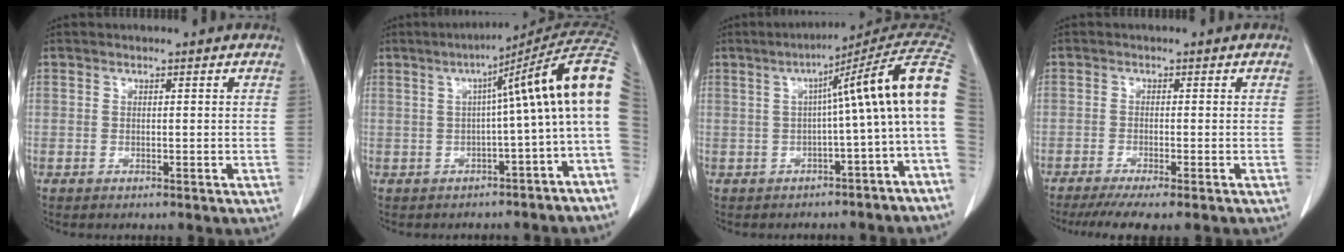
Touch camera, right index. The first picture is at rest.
{"total": 14.3, "force": [0.9, 0.1, 14.2], "torque": [-0.171, 0.050, 0.004]}
{"total": 13.5, "force": [0.0, -0.2, 13.5], "torque": [-0.171, 0.045, -0.010]}
{"total": 7.2, "force": [-5.8, 0.4, 4.2], "torque": [-0.056, -0.013, -0.091]}